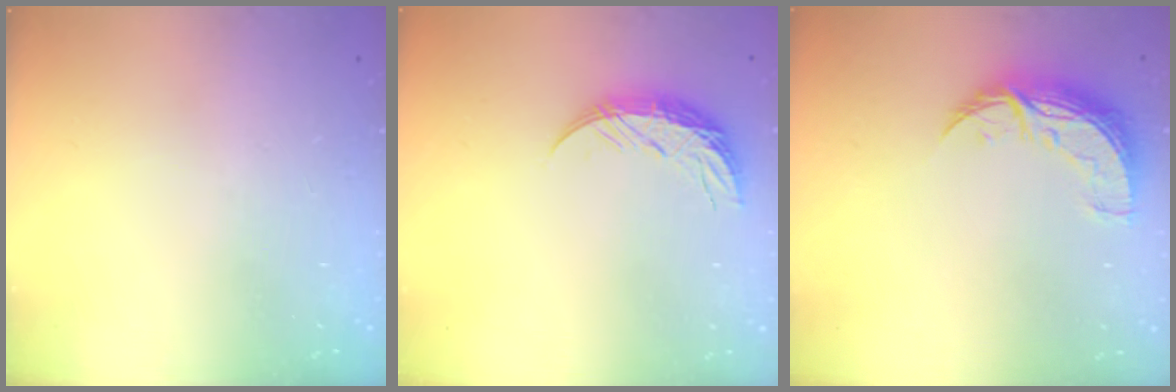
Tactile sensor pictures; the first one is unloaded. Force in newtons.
{"total": 8.2, "press": 8.2, "slide": 0.8}
{"total": 8.9, "press": 8.9, "slide": 0.6}